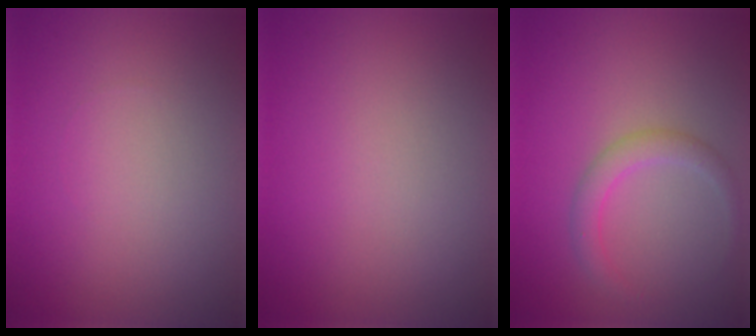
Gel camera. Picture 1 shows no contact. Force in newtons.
{"total": 0.0}
{"total": 2.1, "press": 2.1, "slide": 0.0}